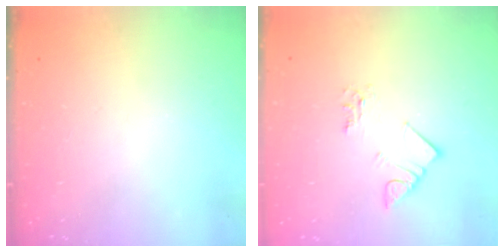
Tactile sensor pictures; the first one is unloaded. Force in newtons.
{"total": 3.4, "press": 3.4, "slide": 0.2}